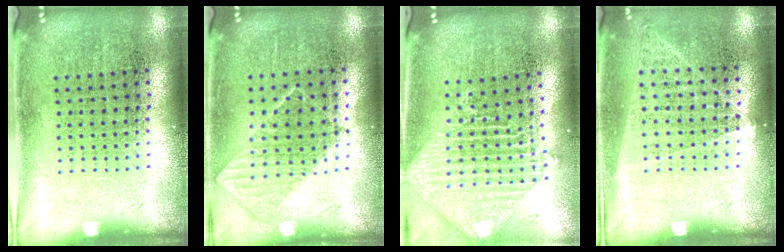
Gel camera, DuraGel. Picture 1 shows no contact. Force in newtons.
{"total": 0.7, "press": 0.7, "slide": 0.2}
{"total": 1.9, "press": 1.6, "slide": 1.1}
{"total": 1.0, "press": 0.9, "slide": 0.5}